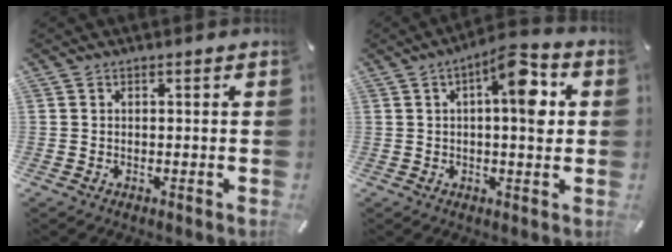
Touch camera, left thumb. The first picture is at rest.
{"total": 10.8, "force": [2.9, 3.8, 9.7], "torque": [-0.128, -0.014, 0.038]}